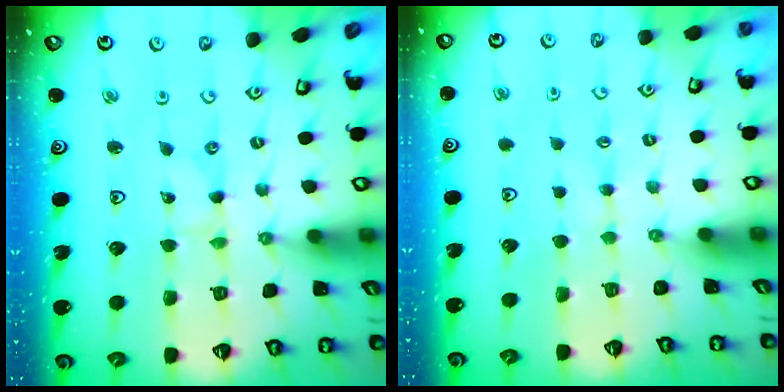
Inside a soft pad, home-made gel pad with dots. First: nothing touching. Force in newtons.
{"total": 2.4, "press": 2.4, "slide": 0.4}